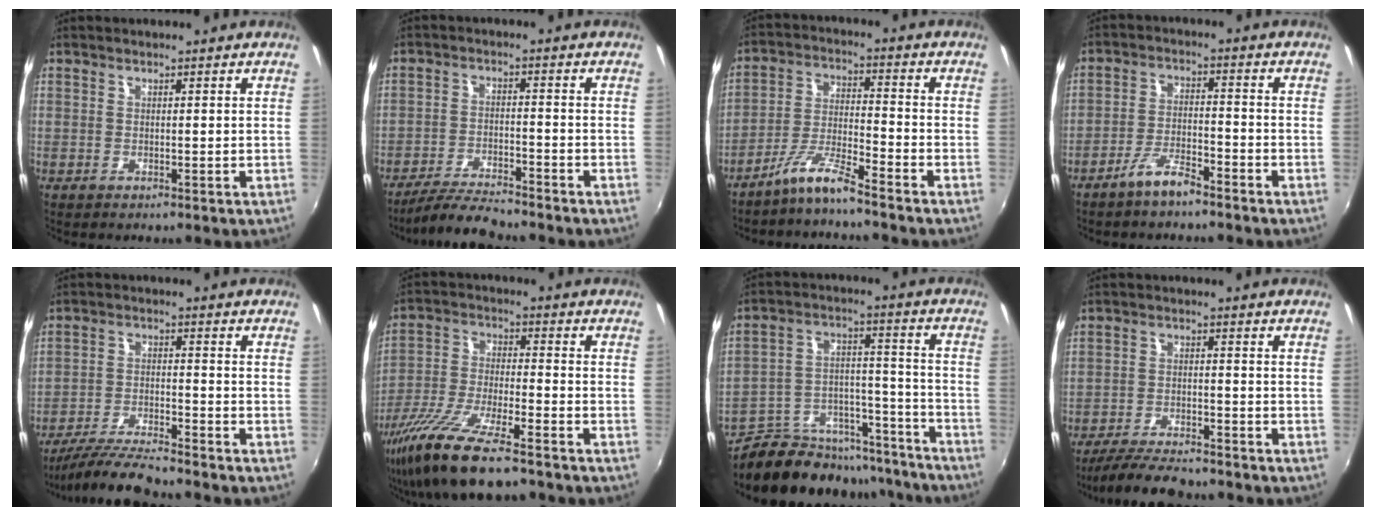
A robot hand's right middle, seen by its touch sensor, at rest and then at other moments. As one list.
[{"total": 8.1, "force": [-7.5, 0.5, 3.0], "torque": [-0.077, -0.007, -0.136]}, {"total": 6.3, "force": [-5.5, -0.6, 3.0], "torque": [-0.067, 0.012, -0.108]}, {"total": 5.4, "force": [-4.4, 1.0, 3.0], "torque": [-0.067, 0.003, -0.081]}, {"total": 9.9, "force": [-9.0, 0.3, 4.0], "torque": [-0.094, -0.012, -0.166]}, {"total": 16.5, "force": [-12.0, 3.3, 10.9], "torque": [-0.222, -0.042, -0.222]}, {"total": 17.2, "force": [-15.6, 6.5, 3.6], "torque": [-0.063, 0.052, -0.225]}, {"total": 9.8, "force": [-8.8, 1.8, 4.0], "torque": [-0.102, -0.013, -0.146]}]